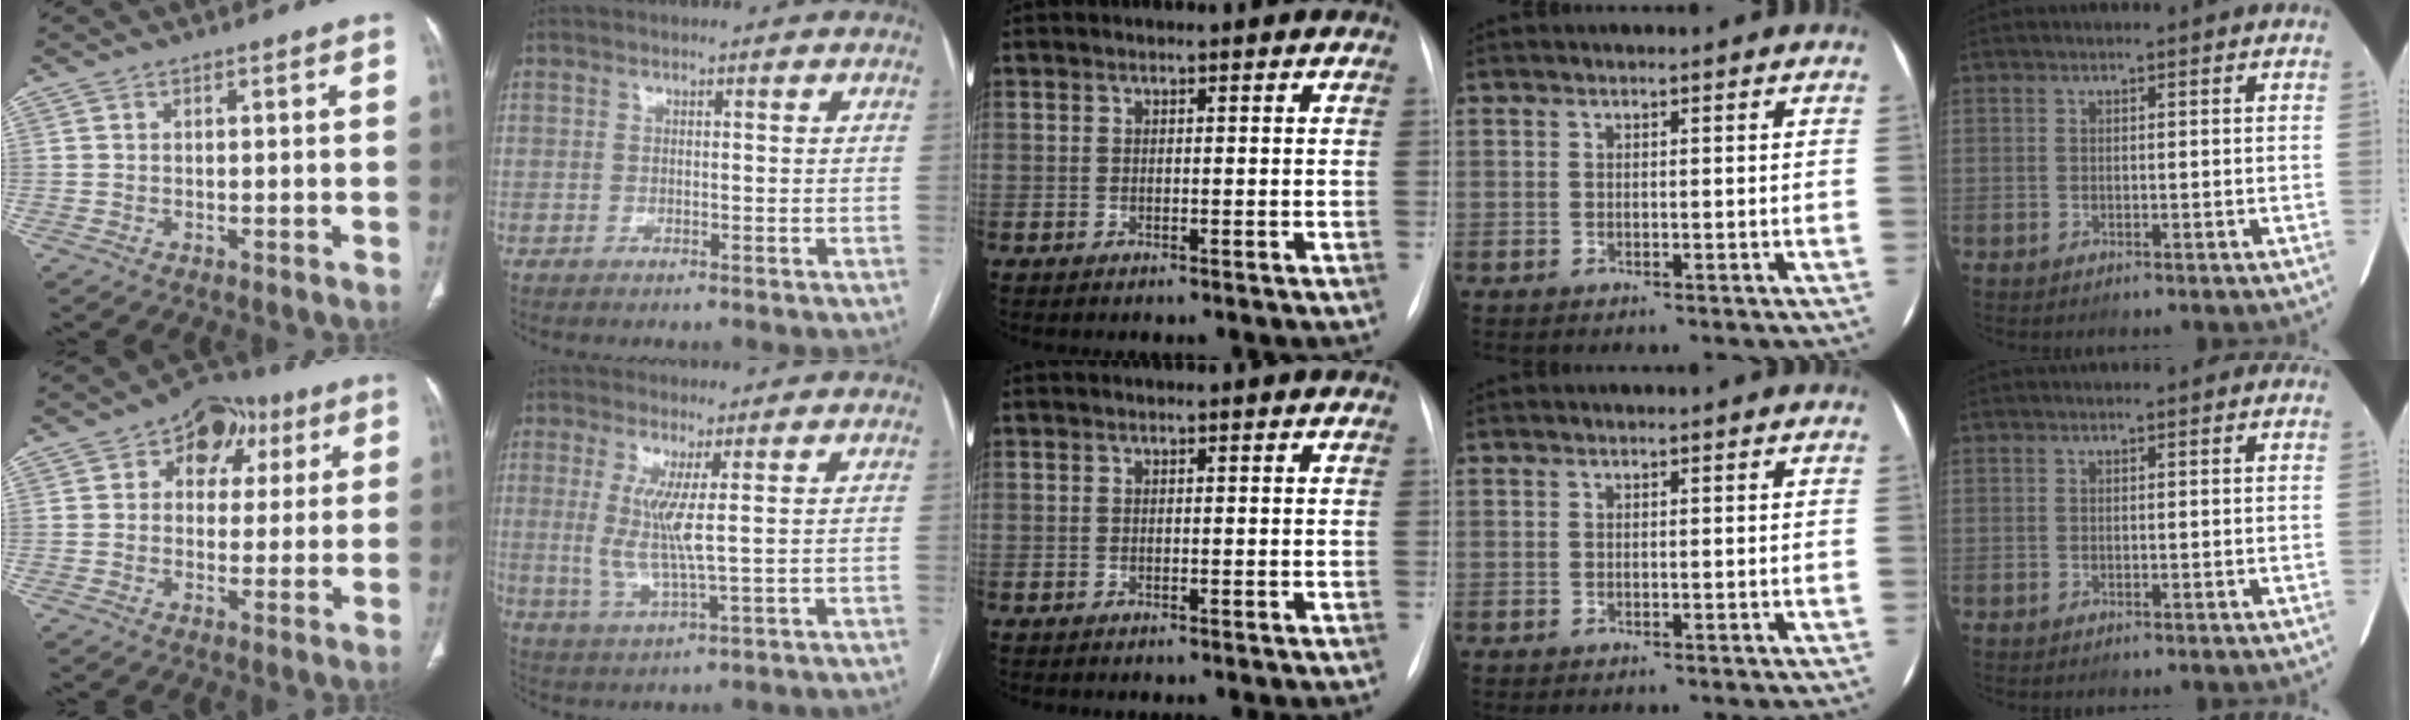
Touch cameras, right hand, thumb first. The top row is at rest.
{"thumb": {"total": 10.2, "force": [3.9, 7.6, 5.6], "torque": [-0.024, 0.001, 0.049]}, "index": {"total": 6.3, "force": [1.1, -0.2, 6.2], "torque": [-0.137, -0.012, 0.025]}}